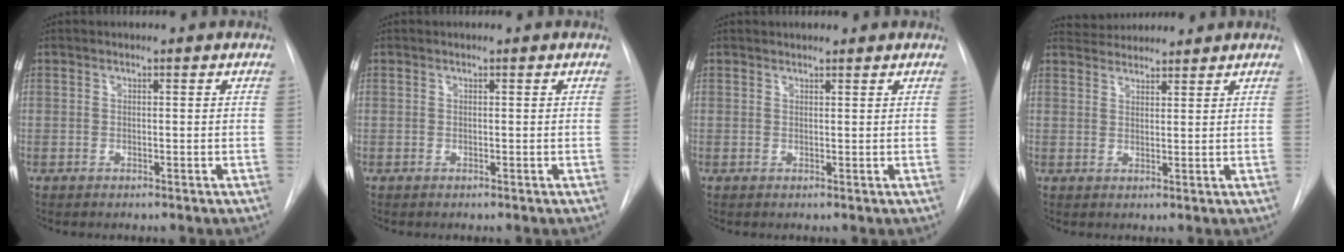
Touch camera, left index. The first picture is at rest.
{"total": 0.0}
{"total": 2.6, "force": [2.5, 0.6, 0.7], "torque": [-0.008, 0.019, 0.033]}
{"total": 4.8, "force": [4.7, 0.7, 0.3], "torque": [-0.009, 0.029, 0.079]}